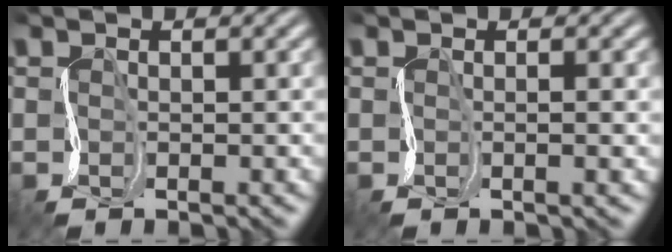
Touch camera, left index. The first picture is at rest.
{"total": 1.1, "force": [0.4, 0.3, 0.9], "torque": [-0.005, 0.006, 0.003]}